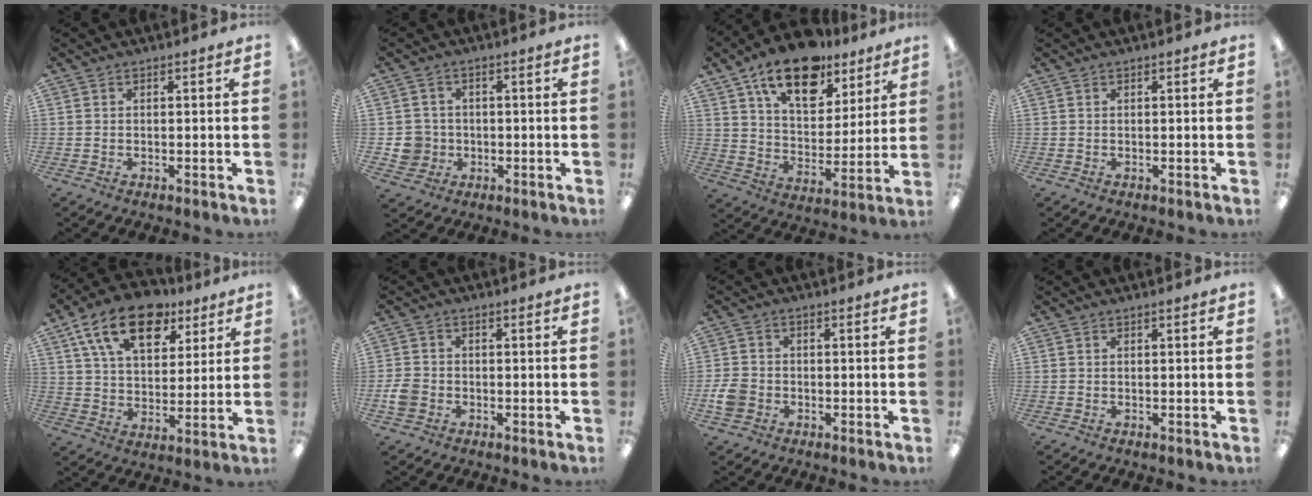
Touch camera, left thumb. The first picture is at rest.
{"total": 6.0, "force": [-0.9, 5.7, 1.4], "torque": [-0.038, 0.012, -0.013]}
{"total": 18.7, "force": [12.4, 9.7, 10.0], "torque": [-0.157, -0.066, 0.217]}
{"total": 0.0}
{"total": 17.8, "force": [10.5, 10.0, 10.3], "torque": [-0.170, -0.039, 0.184]}
{"total": 4.4, "force": [-1.6, 3.5, 2.1], "torque": [-0.038, 0.011, -0.028]}
{"total": 5.1, "force": [-1.7, 4.1, 2.4], "torque": [-0.050, 0.011, -0.031]}
{"total": 0.0}